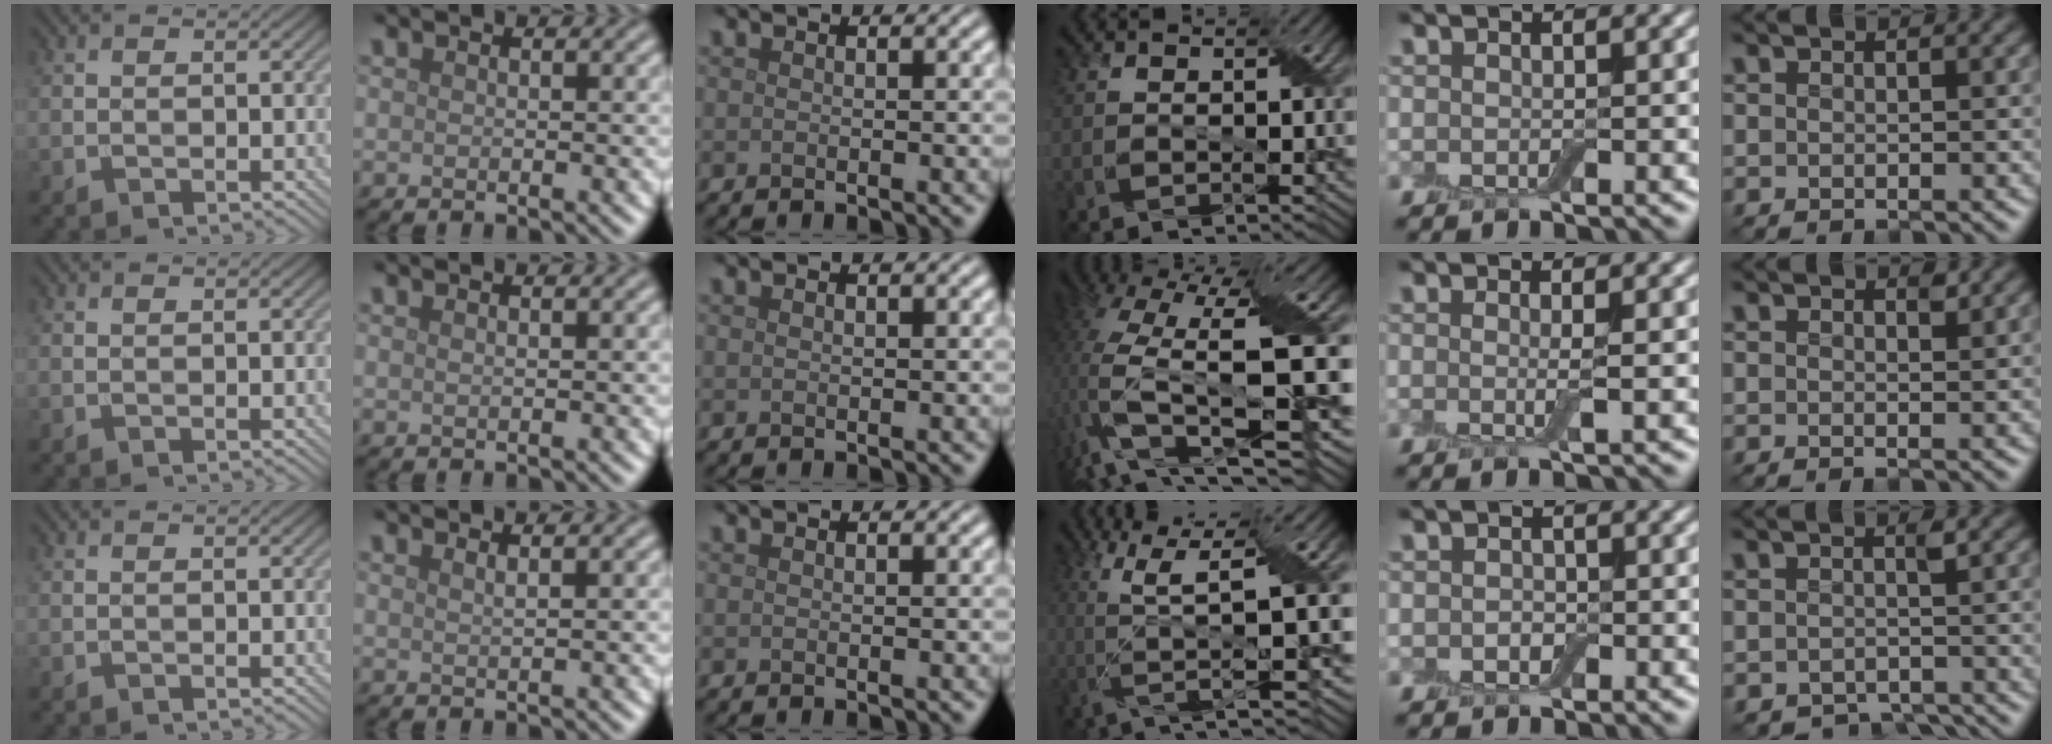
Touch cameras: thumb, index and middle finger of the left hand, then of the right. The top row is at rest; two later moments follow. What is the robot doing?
{"motion": "peel", "object": "bubble wrap"}